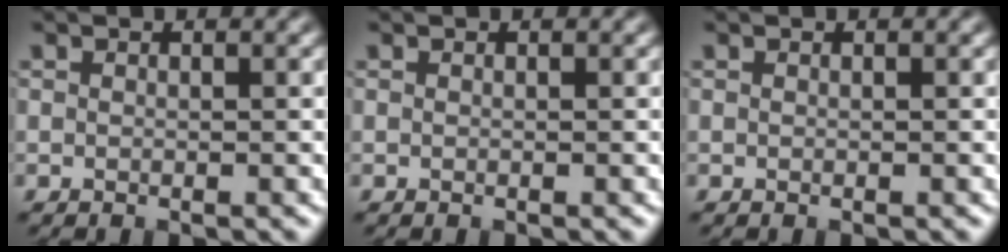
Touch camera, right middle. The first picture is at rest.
{"total": 0.0}
{"total": 0.0}